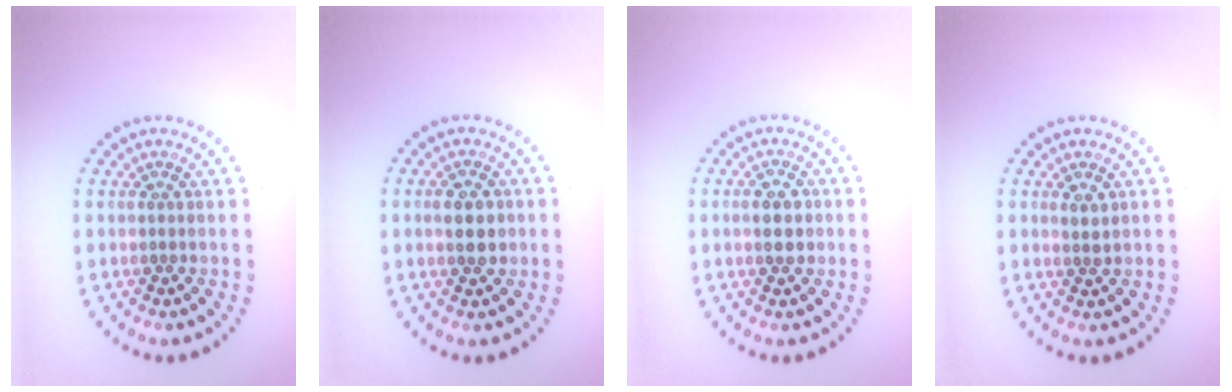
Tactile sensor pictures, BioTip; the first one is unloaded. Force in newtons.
{"total": 2.9, "press": 2.9, "slide": 0.1}
{"total": 2.6, "press": 2.6, "slide": 0.1}
{"total": 1.2, "press": 1.0, "slide": 0.6}